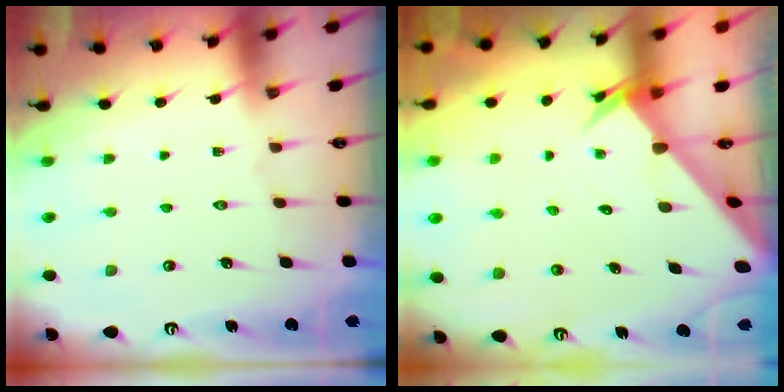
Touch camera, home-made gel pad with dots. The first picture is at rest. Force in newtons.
{"total": 2.7, "press": 2.7, "slide": 0.1}